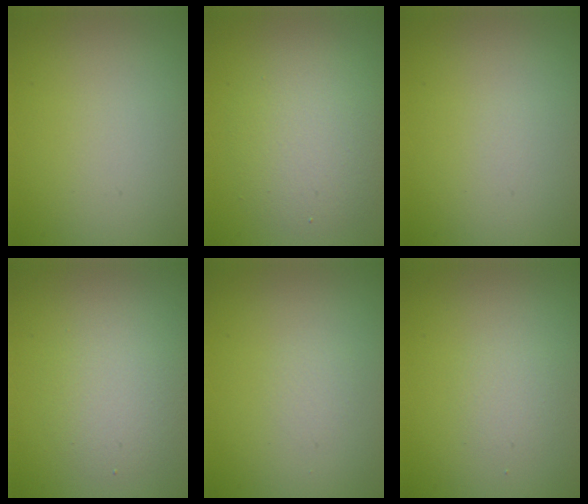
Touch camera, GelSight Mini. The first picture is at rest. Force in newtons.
{"total": 4.5, "press": 4.5, "slide": 0.1}
{"total": 0.0}
{"total": 3.0, "press": 3.0, "slide": 0.2}
{"total": 0.6, "press": 0.6, "slide": 0.1}
{"total": 1.3, "press": 1.2, "slide": 0.1}